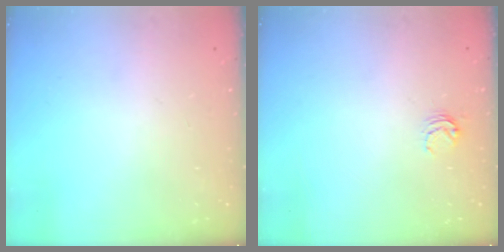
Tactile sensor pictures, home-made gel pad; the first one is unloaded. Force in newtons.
{"total": 4.3, "press": 4.3, "slide": 0.3}